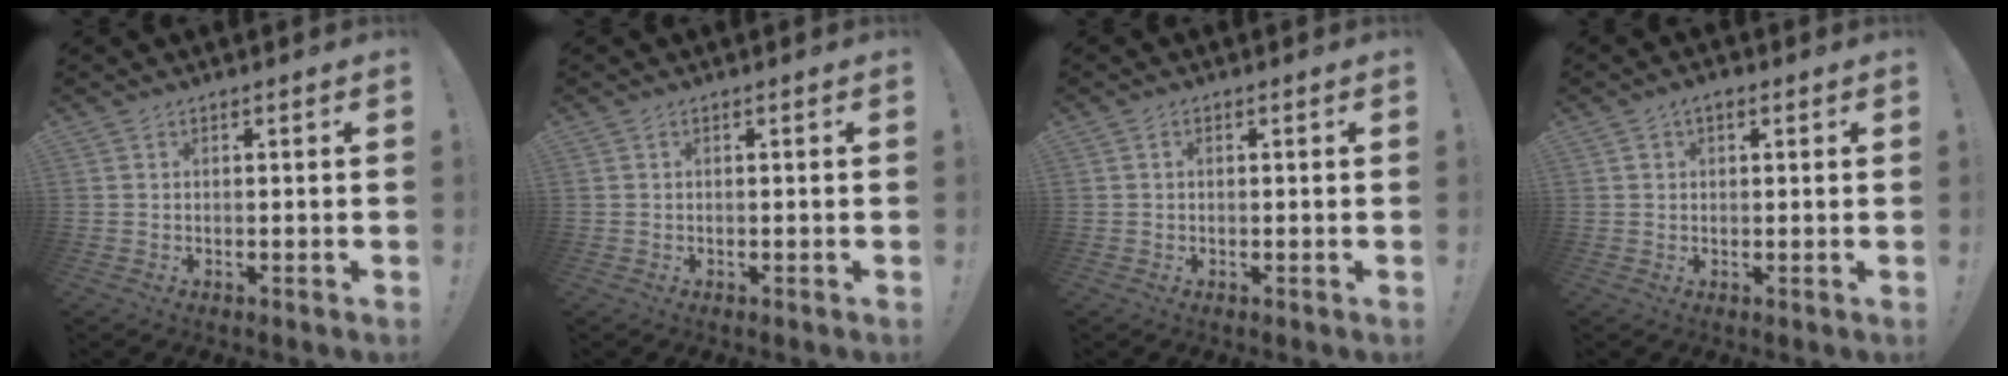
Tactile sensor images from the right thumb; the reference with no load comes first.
{"total": 0.0}
{"total": 0.7, "force": [0.0, 0.5, 0.5], "torque": [-0.017, 0.006, 0.002]}
{"total": 2.2, "force": [0.5, 1.5, 1.5], "torque": [-0.025, 0.006, 0.009]}